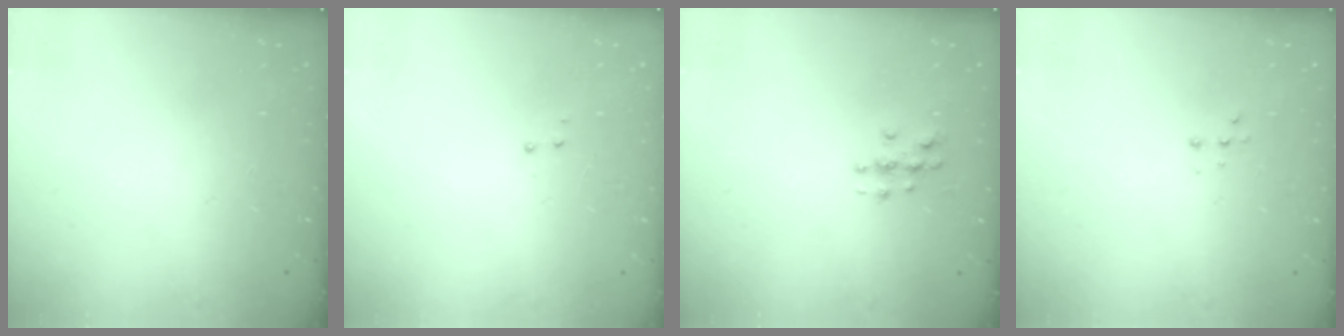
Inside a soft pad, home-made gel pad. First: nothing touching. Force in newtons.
{"total": 3.0, "press": 2.9, "slide": 0.6}
{"total": 3.1, "press": 3.1, "slide": 0.2}
{"total": 2.2, "press": 2.2, "slide": 0.5}